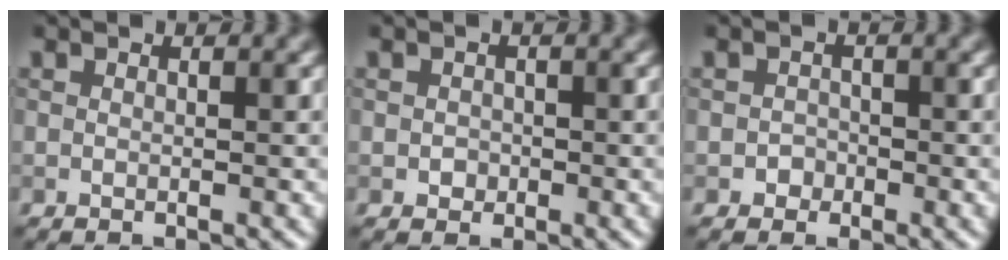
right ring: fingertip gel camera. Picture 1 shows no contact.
{"total": 1.0, "force": [-0.2, 0.9, 0.3], "torque": [0.001, -0.003, -0.005]}
{"total": 1.1, "force": [-0.5, 1.0, 0.1], "torque": [0.008, 0.001, -0.009]}